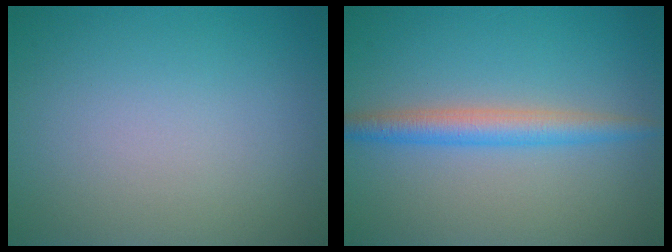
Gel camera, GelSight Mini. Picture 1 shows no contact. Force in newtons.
{"total": 3.1, "press": 3.1, "slide": 0.1}